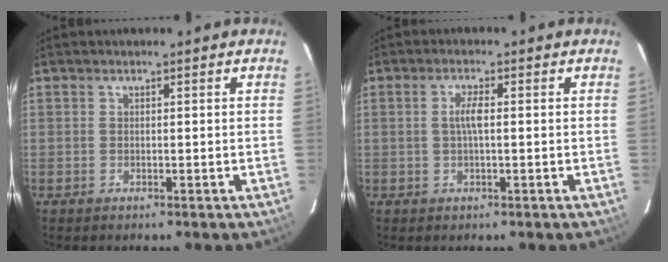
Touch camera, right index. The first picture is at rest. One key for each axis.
{"total": 2.6, "fx": 0.0, "fy": 0.3, "fz": 2.6, "tx": -0.051, "ty": 0.003, "tz": 0.000}